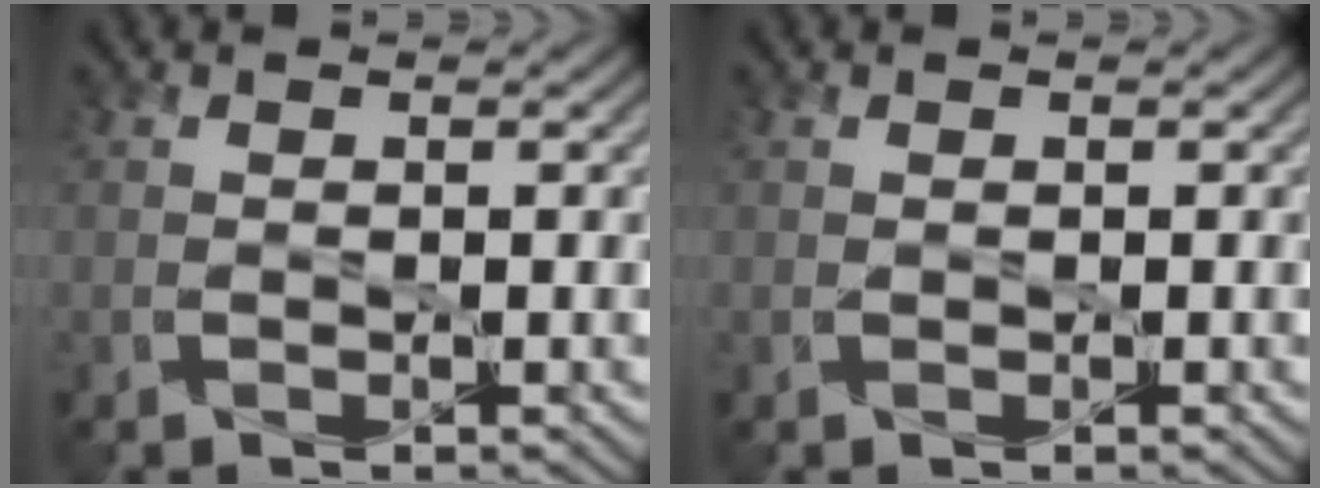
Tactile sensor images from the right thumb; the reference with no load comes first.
{"total": 0.0}